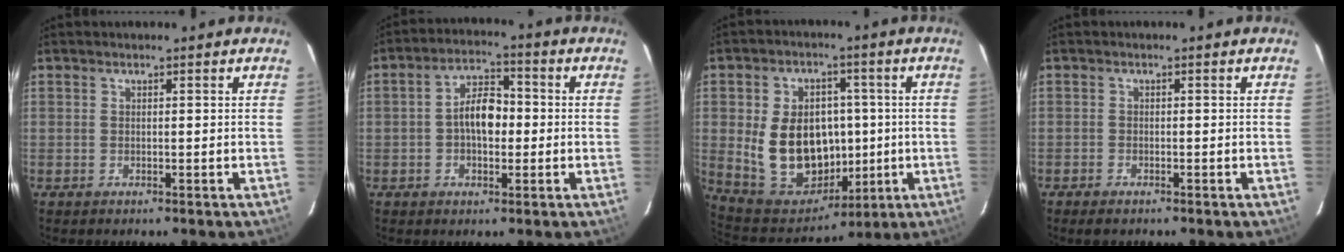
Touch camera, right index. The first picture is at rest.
{"total": 7.2, "force": [-0.6, 4.1, 5.9], "torque": [-0.106, 0.019, -0.008]}
{"total": 17.1, "force": [-0.4, 12.9, 11.3], "torque": [-0.242, 0.004, 0.021]}
{"total": 1.8, "force": [-1.5, 0.8, 0.8], "torque": [-0.022, -0.004, -0.028]}